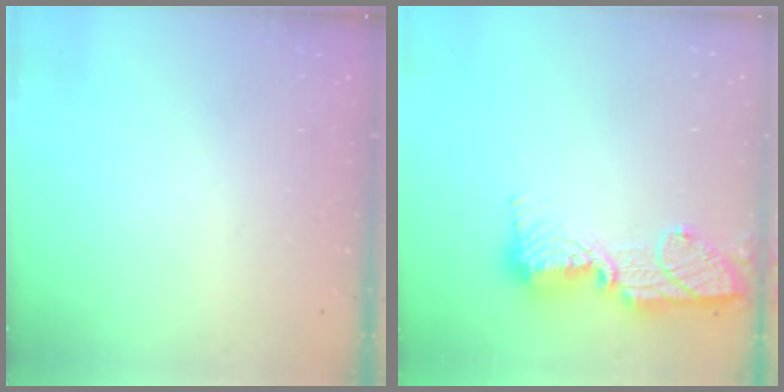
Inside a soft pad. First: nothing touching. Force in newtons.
{"total": 16.3, "press": 16.3, "slide": 1.3}